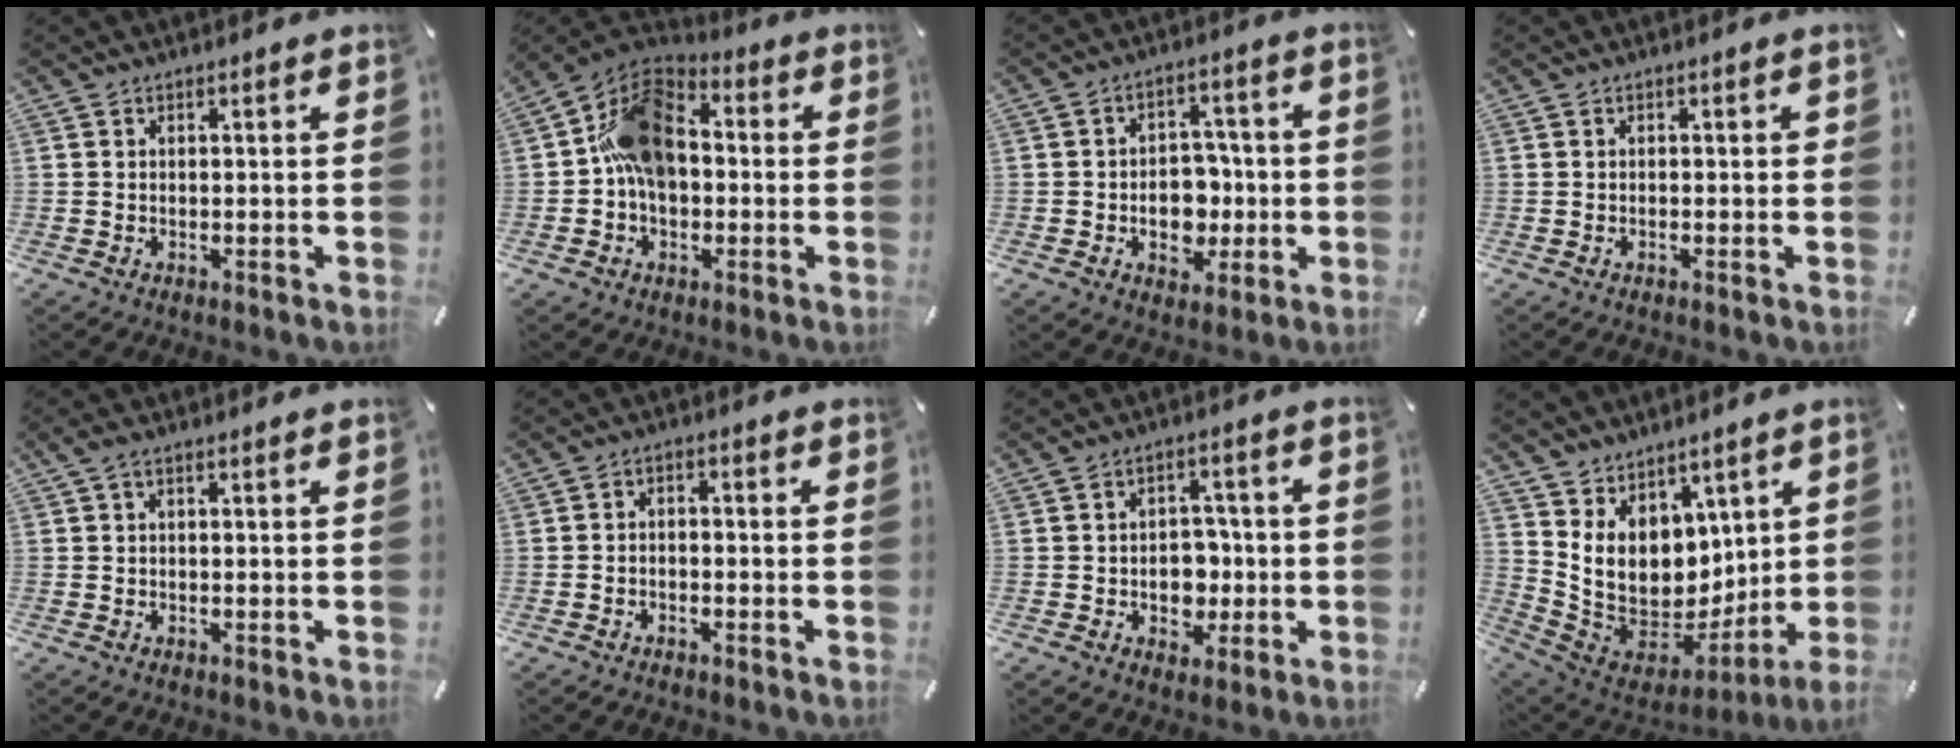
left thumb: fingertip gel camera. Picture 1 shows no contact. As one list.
[{"total": 14.3, "force": [0.3, 11.0, 9.1], "torque": [-0.172, 0.027, 0.006]}, {"total": 9.0, "force": [-1.8, 7.1, 5.1], "torque": [-0.065, 0.013, -0.028]}, {"total": 0.8, "force": [-0.1, 0.3, 0.7], "torque": [-0.014, 0.001, -0.003]}, {"total": 1.5, "force": [0.3, 0.4, 1.4], "torque": [-0.029, 0.003, 0.005]}, {"total": 2.3, "force": [-2.0, 0.9, 0.8], "torque": [-0.012, 0.012, -0.040]}, {"total": 7.2, "force": [-1.1, 6.0, 3.9], "torque": [-0.041, 0.007, -0.019]}, {"total": 11.7, "force": [4.5, 9.6, 4.7], "torque": [-0.126, -0.048, 0.097]}]